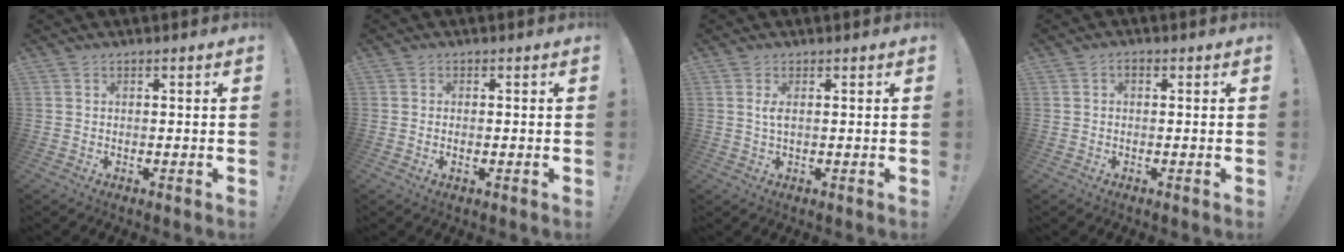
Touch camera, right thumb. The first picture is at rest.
{"total": 0.7, "force": [0.0, 0.3, 0.6], "torque": [-0.003, -0.002, -0.003]}
{"total": 2.1, "force": [0.5, 0.5, 2.0], "torque": [-0.038, 0.000, 0.007]}
{"total": 1.2, "force": [-0.1, 0.8, 0.9], "torque": [-0.020, 0.005, -0.002]}